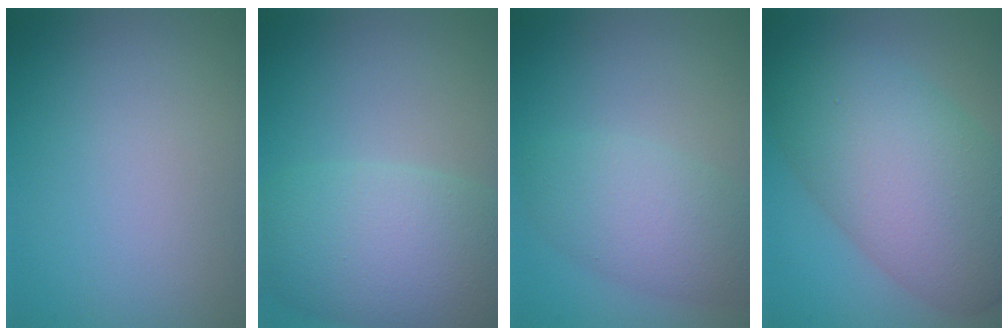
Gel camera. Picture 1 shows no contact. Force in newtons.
{"total": 8.4, "press": 8.4, "slide": 0.3}
{"total": 4.5, "press": 4.5, "slide": 0.2}
{"total": 10.7, "press": 10.7, "slide": 0.2}